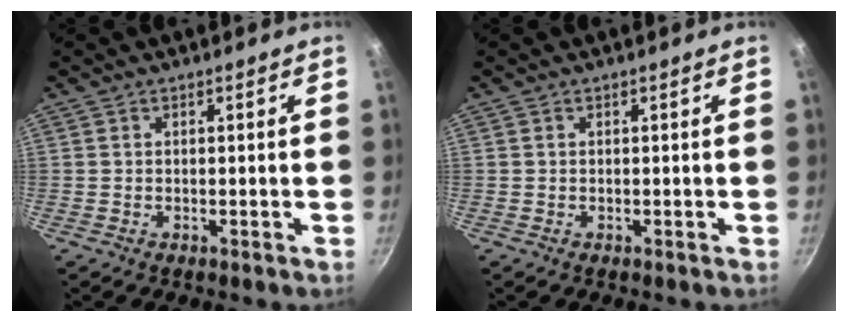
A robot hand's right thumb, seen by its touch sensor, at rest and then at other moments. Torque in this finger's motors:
{"motor_torque": [-0.04, 0.00, -0.02, 0.02, 0.04]}